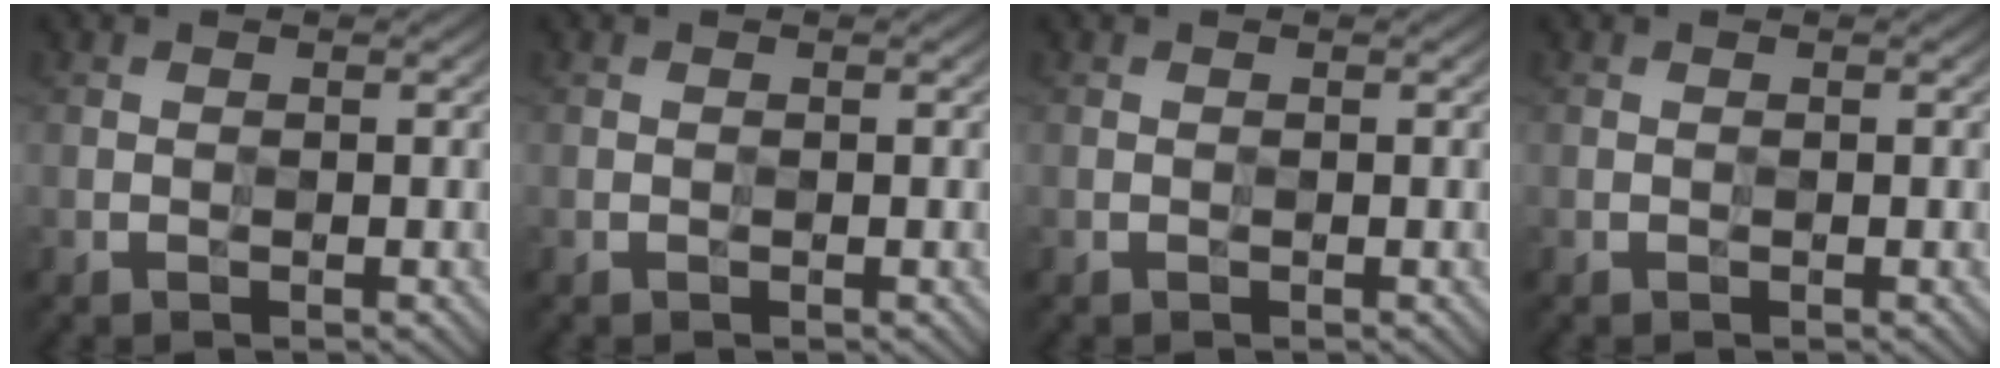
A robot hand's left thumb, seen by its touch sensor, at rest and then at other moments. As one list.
[{"total": 0.0}, {"total": 0.0}, {"total": 0.0}]